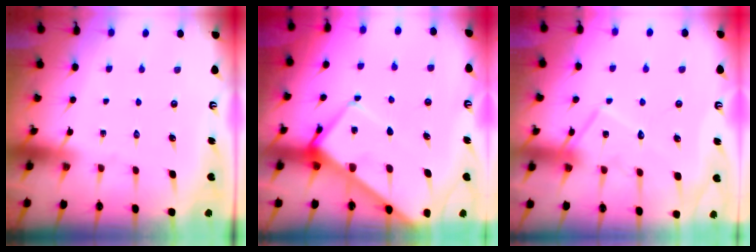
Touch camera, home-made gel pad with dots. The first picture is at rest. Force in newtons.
{"total": 10.1, "press": 10.1, "slide": 1.0}
{"total": 13.9, "press": 13.9, "slide": 1.2}